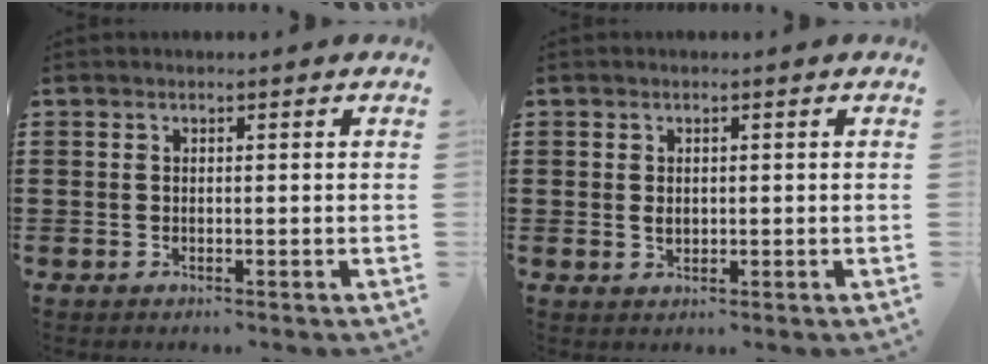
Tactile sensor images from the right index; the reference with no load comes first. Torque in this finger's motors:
{"motor_torque": [1.11, 1.03, 0.07, -0.01]}